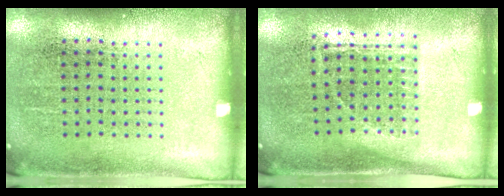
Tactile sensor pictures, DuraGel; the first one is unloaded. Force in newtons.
{"total": 1.2, "press": 0.9, "slide": 0.7}